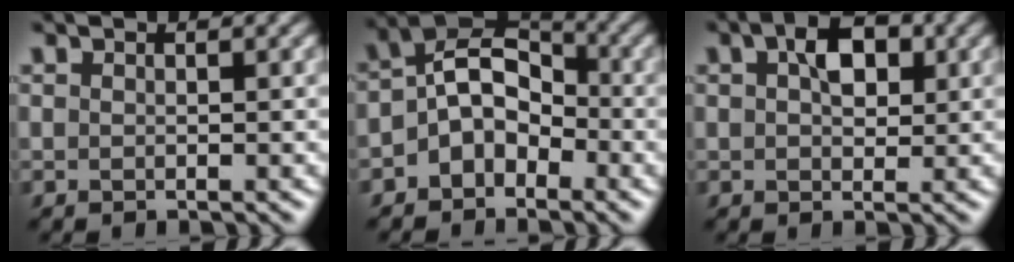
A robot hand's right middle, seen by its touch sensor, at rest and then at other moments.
{"total": 5.7, "force": [-1.7, 4.0, 3.7], "torque": [-0.038, 0.017, -0.042]}
{"total": 3.8, "force": [1.2, 2.4, 2.8], "torque": [-0.045, 0.009, 0.016]}